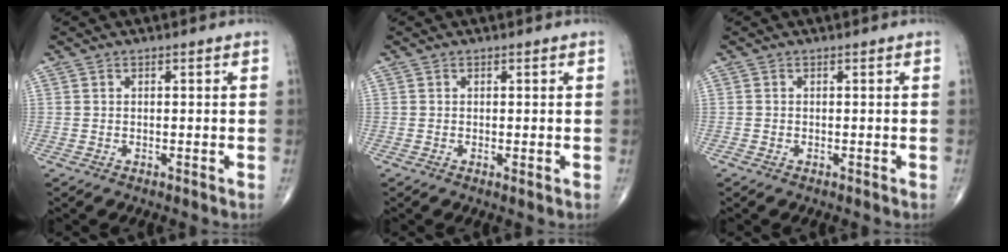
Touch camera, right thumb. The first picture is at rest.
{"total": 0.6, "force": [-0.1, 0.1, 0.6], "torque": [-0.014, -0.003, -0.004]}
{"total": 0.0}